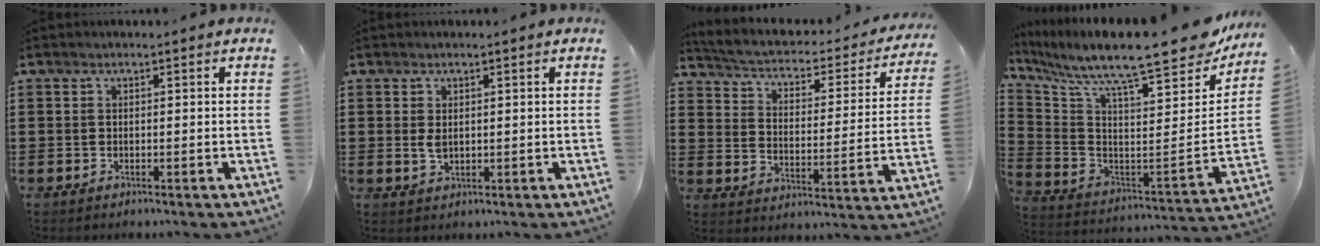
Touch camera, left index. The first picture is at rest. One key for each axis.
{"total": 1.9, "fx": 0.5, "fy": 1.0, "fz": 1.5, "tx": -0.040, "ty": 0.001, "tz": 0.006}
{"total": 2.5, "fx": 1.8, "fy": 0.8, "fz": 1.5, "tx": -0.045, "ty": -0.024, "tz": 0.021}
{"total": 11.9, "fx": 10.2, "fy": 0.8, "fz": 6.1, "tx": -0.134, "ty": -0.091, "tz": 0.163}